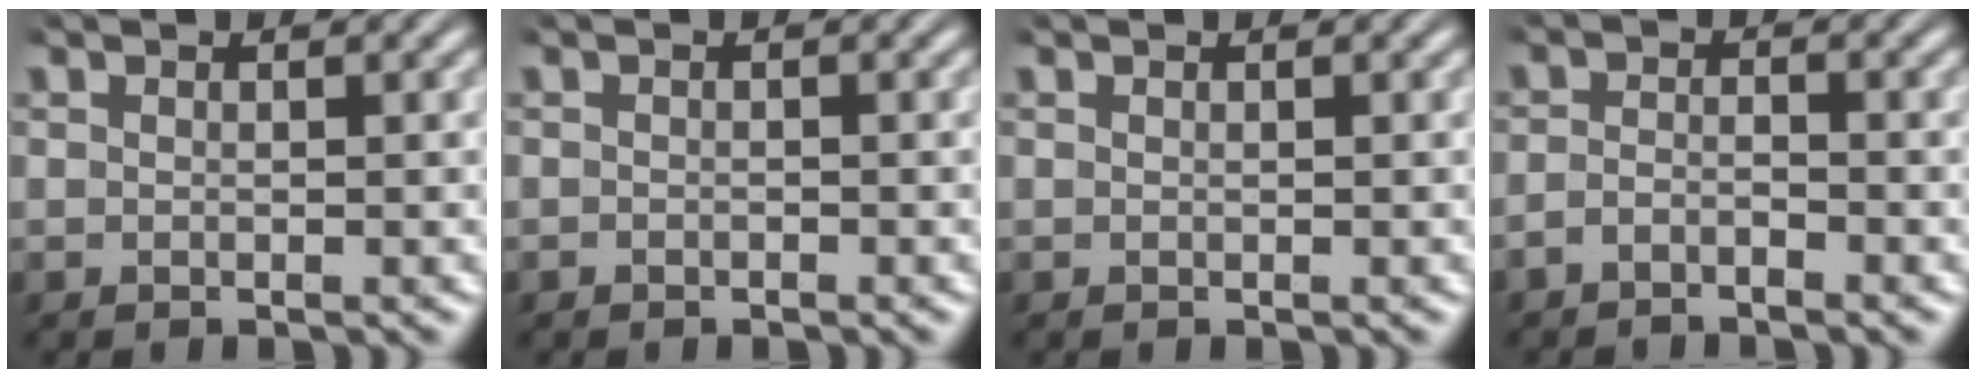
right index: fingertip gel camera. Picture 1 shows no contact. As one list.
[{"total": 0.5, "force": [-0.5, -0.1, 0.0], "torque": [-0.004, -0.008, -0.006]}, {"total": 0.0}, {"total": 2.0, "force": [-1.9, 0.4, 0.5], "torque": [-0.011, -0.008, -0.032]}]